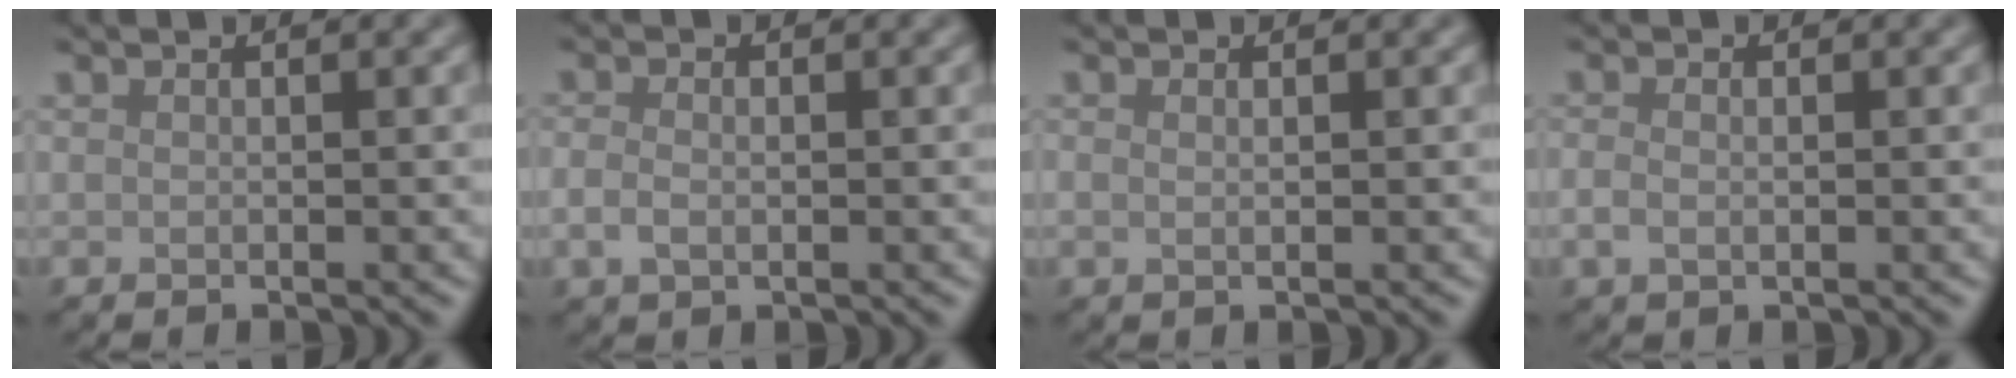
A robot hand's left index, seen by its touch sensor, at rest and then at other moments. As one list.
[{"total": 1.7, "force": [-0.3, 1.1, 1.3], "torque": [-0.029, -0.001, -0.010]}, {"total": 0.6, "force": [0.3, 0.3, 0.5], "torque": [-0.011, 0.000, 0.003]}, {"total": 1.3, "force": [-0.2, 0.8, 1.0], "torque": [-0.024, -0.001, -0.007]}]